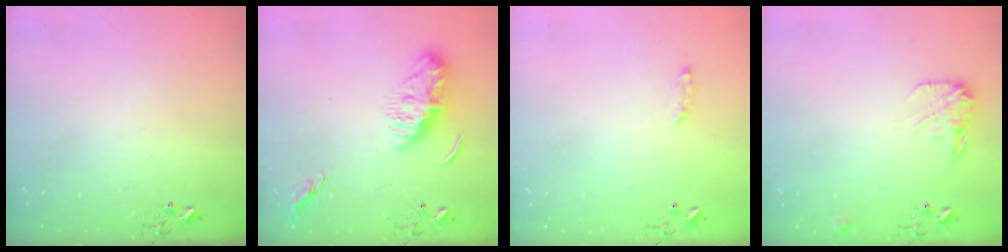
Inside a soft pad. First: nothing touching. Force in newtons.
{"total": 10.5, "press": 10.4, "slide": 1.1}
{"total": 2.2, "press": 2.2, "slide": 0.4}
{"total": 10.7, "press": 10.7, "slide": 0.3}